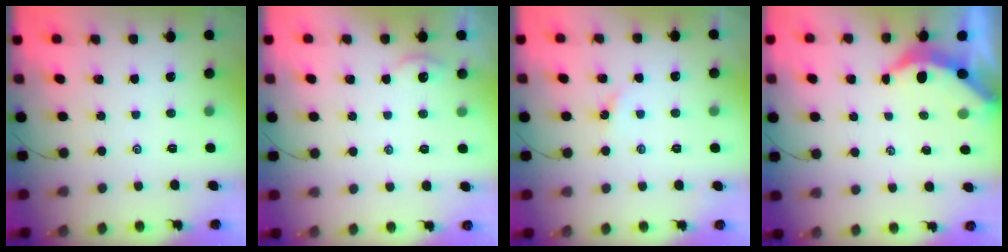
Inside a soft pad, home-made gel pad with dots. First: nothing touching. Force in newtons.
{"total": 1.2, "press": 1.2, "slide": 0.2}
{"total": 1.9, "press": 1.8, "slide": 0.3}
{"total": 3.8, "press": 3.8, "slide": 0.4}